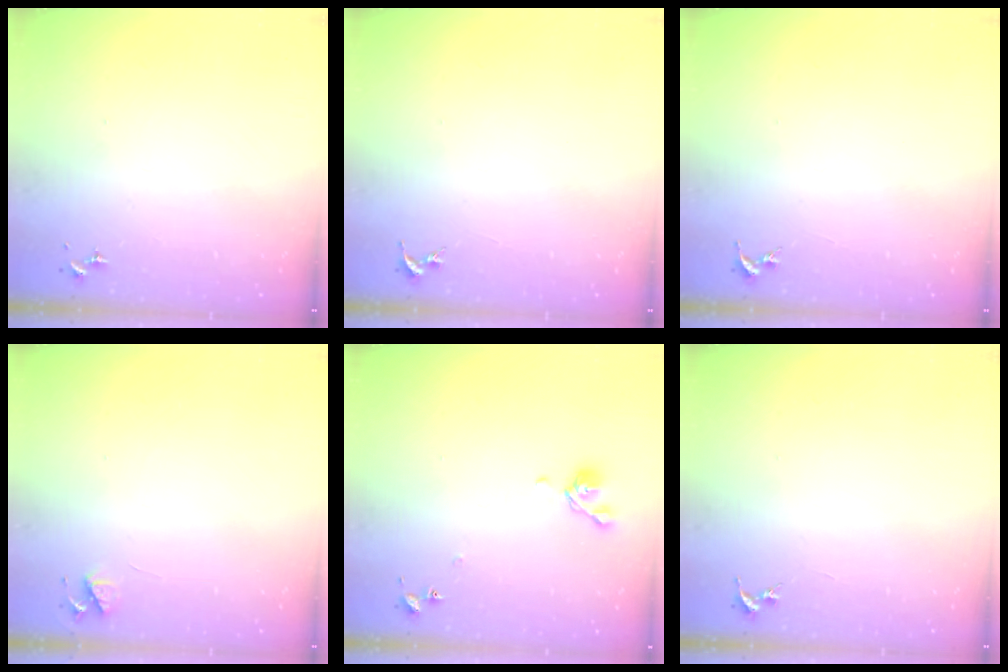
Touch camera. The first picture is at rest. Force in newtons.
{"total": 0.0}
{"total": 0.0}
{"total": 4.2, "press": 4.2, "slide": 0.5}
{"total": 7.3, "press": 7.2, "slide": 1.5}
{"total": 0.0}